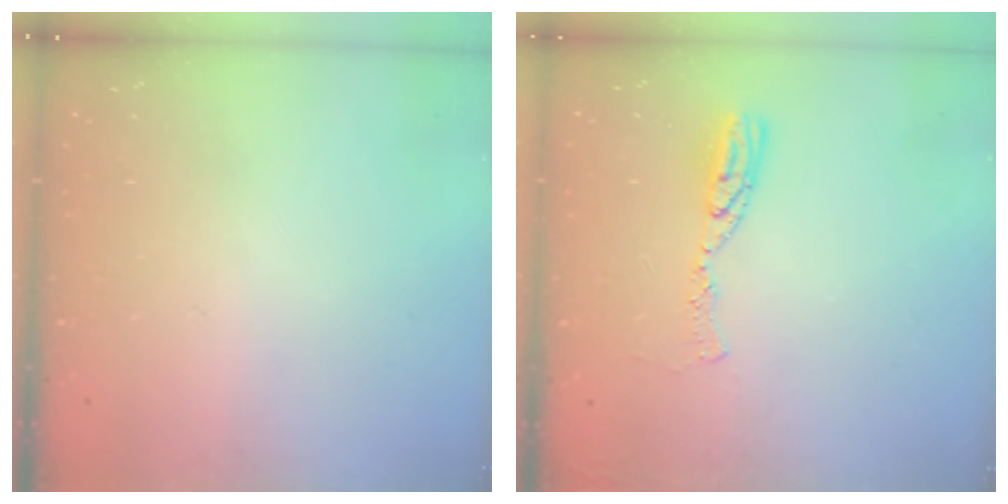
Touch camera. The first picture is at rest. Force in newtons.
{"total": 8.2, "press": 8.1, "slide": 0.7}